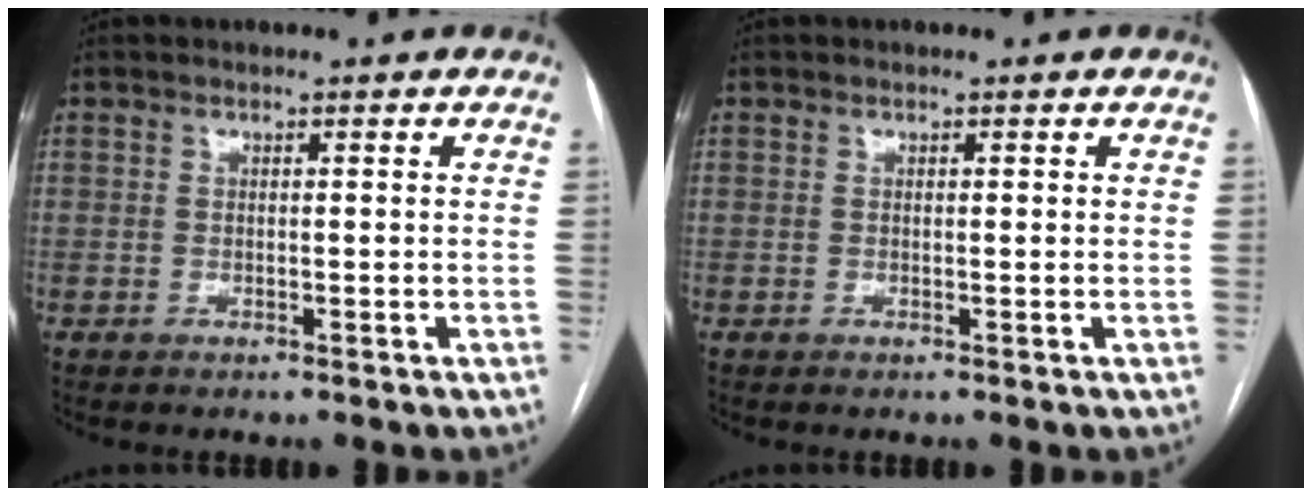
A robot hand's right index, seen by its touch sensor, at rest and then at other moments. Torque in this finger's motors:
{"motor_torque": [-0.13, 0.00, 0.10, 0.01]}